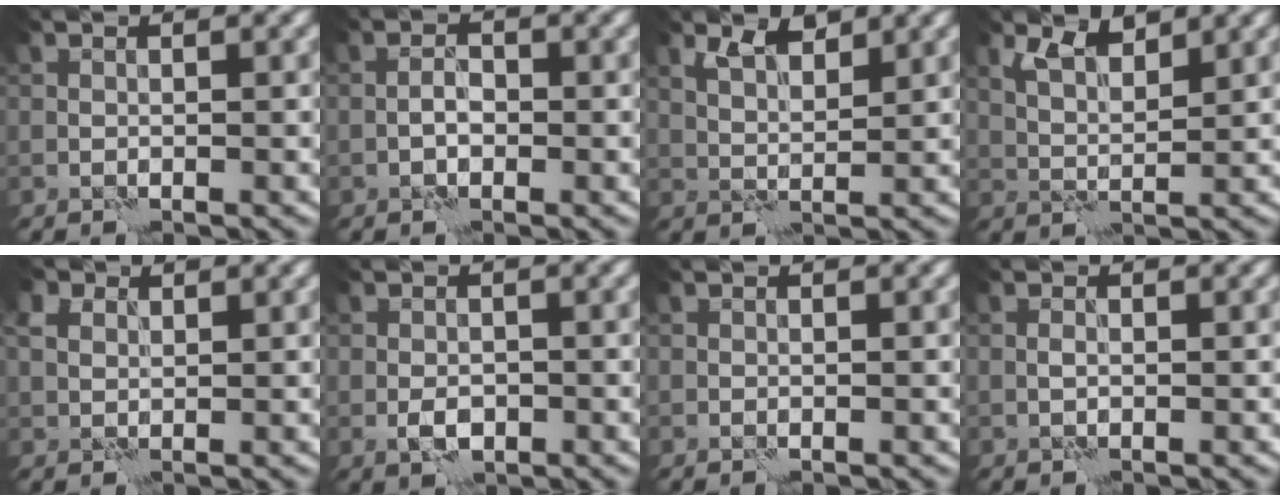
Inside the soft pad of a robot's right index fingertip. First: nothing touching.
{"total": 1.5, "force": [-0.6, 0.8, 1.1], "torque": [-0.015, 0.006, -0.017]}
{"total": 2.5, "force": [1.7, 0.8, 1.6], "torque": [-0.030, -0.003, 0.034]}
{"total": 2.8, "force": [1.9, 0.9, 1.9], "torque": [-0.039, -0.002, 0.038]}
{"total": 2.6, "force": [1.4, 1.9, 1.2], "torque": [-0.034, 0.012, 0.020]}
{"total": 1.9, "force": [-0.7, 1.1, 1.5], "torque": [-0.027, 0.003, -0.013]}
{"total": 0.0}
{"total": 0.7, "force": [-0.2, 0.2, 0.6], "torque": [-0.012, 0.003, -0.006]}